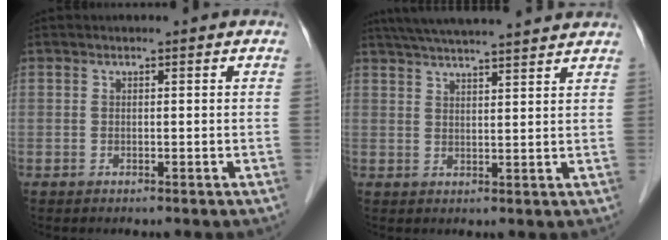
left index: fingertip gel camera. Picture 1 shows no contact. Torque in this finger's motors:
{"motor_torque": [-0.14, -0.55, 0.40, 0.12]}